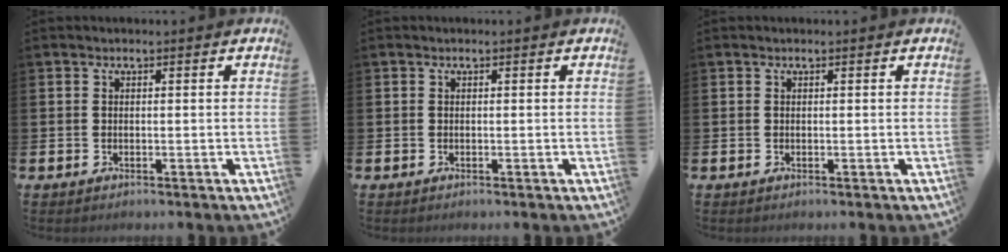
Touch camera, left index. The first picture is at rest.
{"total": 0.0}
{"total": 0.0}